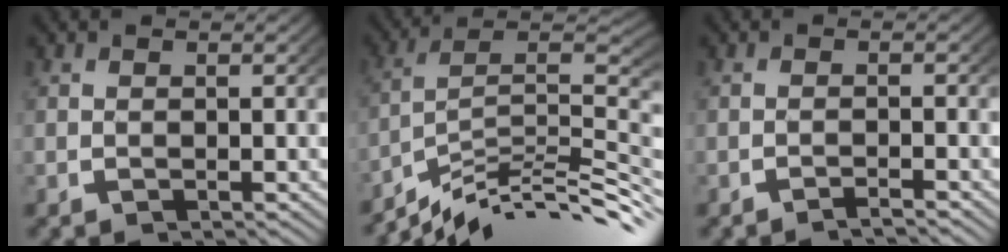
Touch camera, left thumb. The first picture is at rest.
{"total": 14.3, "force": [-8.0, 7.7, 9.0], "torque": [-0.126, -0.009, -0.122]}
{"total": 1.3, "force": [-1.2, 0.0, 0.4], "torque": [-0.003, 0.005, -0.026]}